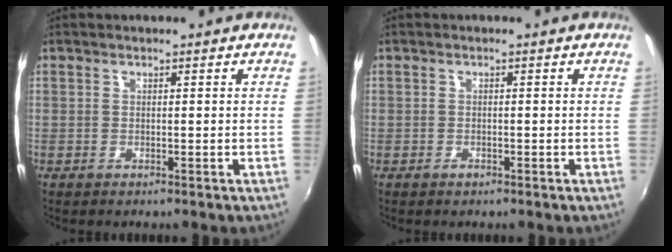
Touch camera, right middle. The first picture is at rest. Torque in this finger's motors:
{"motor_torque": [0.35, -0.39, -0.02, -0.01]}